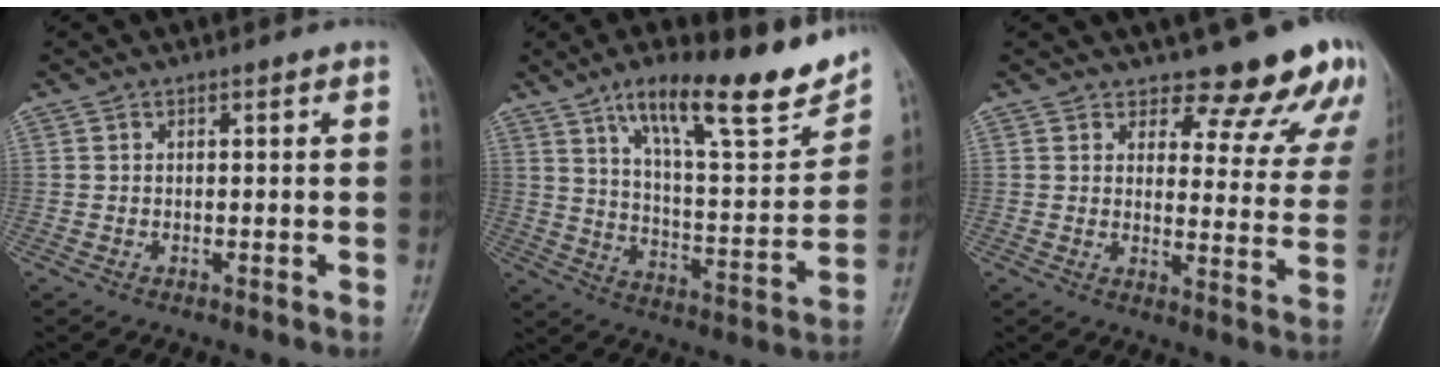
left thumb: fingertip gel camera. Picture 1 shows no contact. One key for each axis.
{"total": 21.4, "fx": 14.1, "fy": 5.7, "fz": 15.0, "tx": -0.192, "ty": -0.061, "tz": 0.228}
{"total": 14.5, "fx": 13.0, "fy": 5.1, "fz": 4.0, "tx": 0.012, "ty": -0.101, "tz": 0.134}